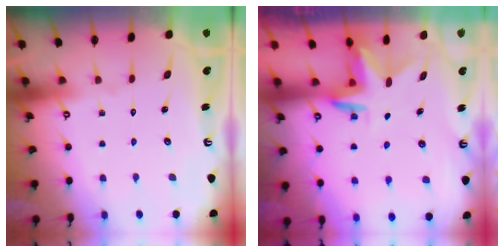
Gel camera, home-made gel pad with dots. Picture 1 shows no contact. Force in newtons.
{"total": 3.0, "press": 3.0, "slide": 0.2}